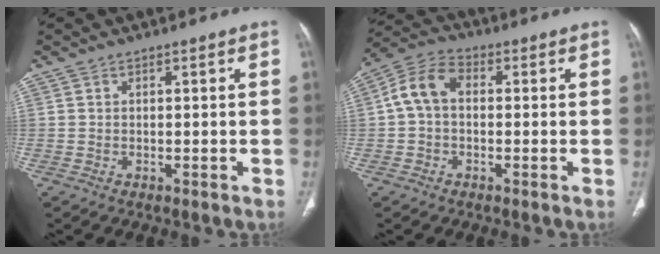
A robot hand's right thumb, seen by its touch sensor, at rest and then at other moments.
{"total": 7.5, "force": [0.4, 5.2, 5.4], "torque": [-0.099, 0.023, -0.004]}